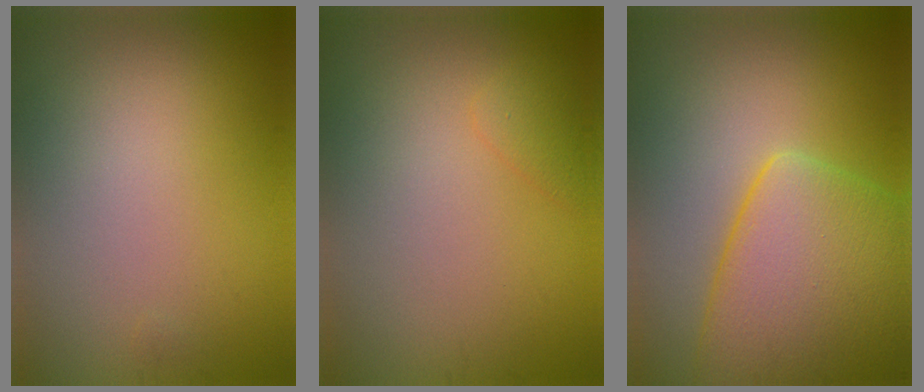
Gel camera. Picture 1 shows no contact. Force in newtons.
{"total": 1.2, "press": 1.2, "slide": 0.1}
{"total": 10.0, "press": 10.0, "slide": 0.4}